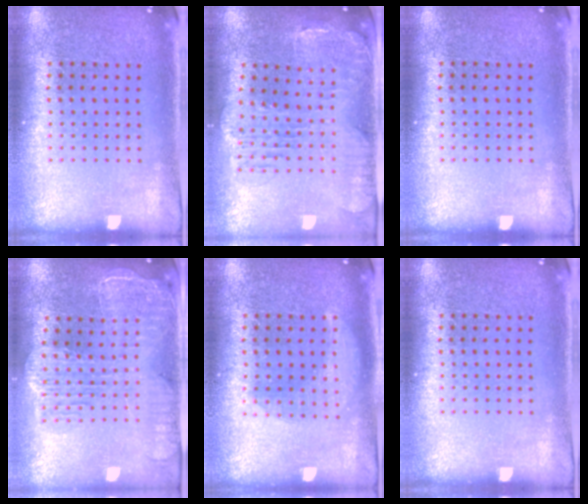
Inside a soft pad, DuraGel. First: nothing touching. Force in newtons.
{"total": 1.4, "press": 1.3, "slide": 0.3}
{"total": 0.0}
{"total": 2.3, "press": 2.0, "slide": 1.1}
{"total": 2.2, "press": 2.2, "slide": 0.3}
{"total": 0.0}